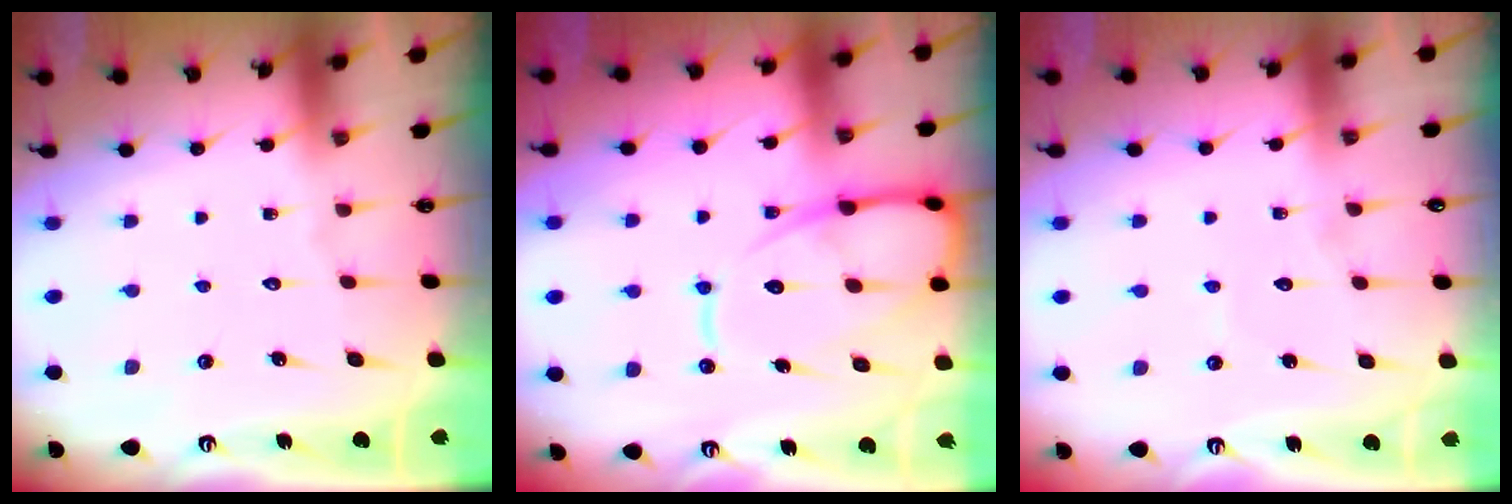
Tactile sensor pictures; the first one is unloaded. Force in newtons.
{"total": 14.0, "press": 13.9, "slide": 1.5}
{"total": 3.5, "press": 3.5, "slide": 0.1}